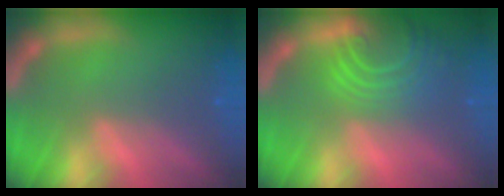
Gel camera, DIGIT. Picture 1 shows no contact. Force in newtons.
{"total": 8.1}